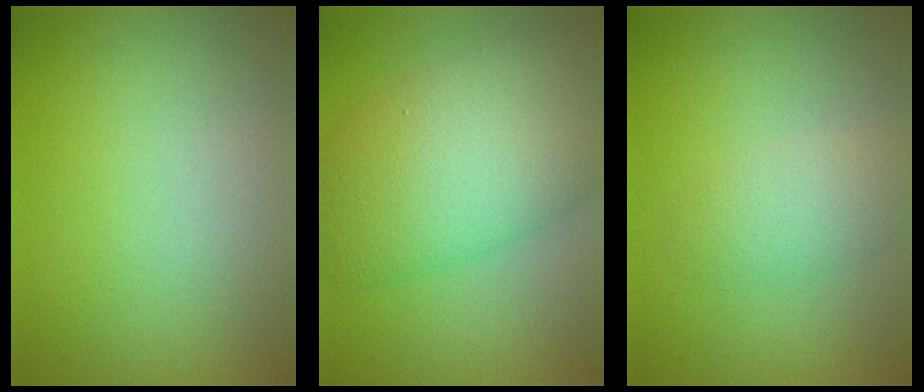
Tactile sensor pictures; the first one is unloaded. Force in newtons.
{"total": 10.4, "press": 10.4, "slide": 0.4}
{"total": 2.3, "press": 2.3, "slide": 0.1}